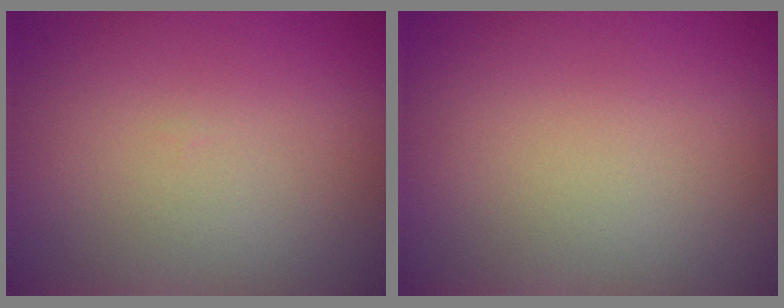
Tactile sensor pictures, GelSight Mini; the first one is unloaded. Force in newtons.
{"total": 0.0}